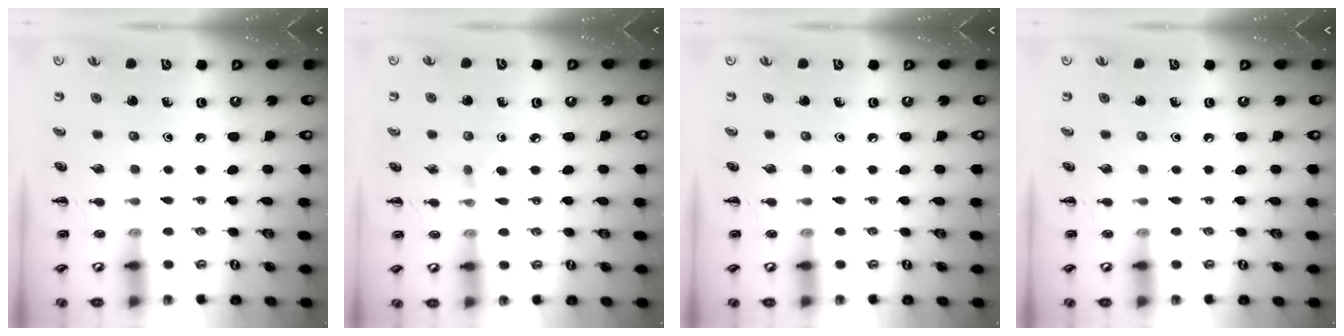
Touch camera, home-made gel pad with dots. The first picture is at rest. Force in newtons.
{"total": 1.8, "press": 1.6, "slide": 0.8}
{"total": 0.0}
{"total": 0.0}